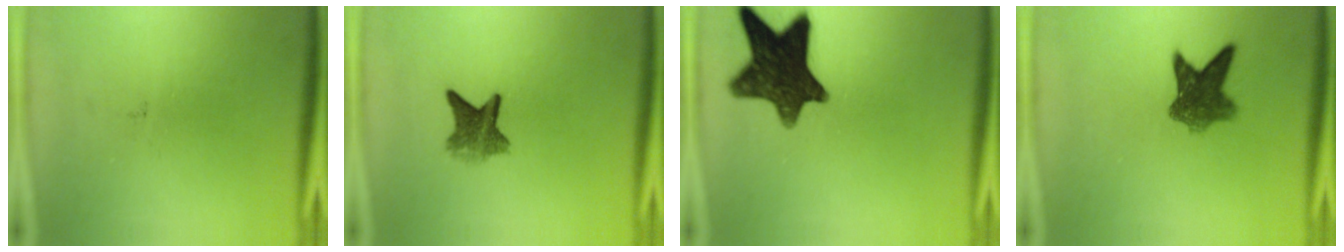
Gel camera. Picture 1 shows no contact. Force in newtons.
{"total": 5.9}
{"total": 14.3}
{"total": 7.1}